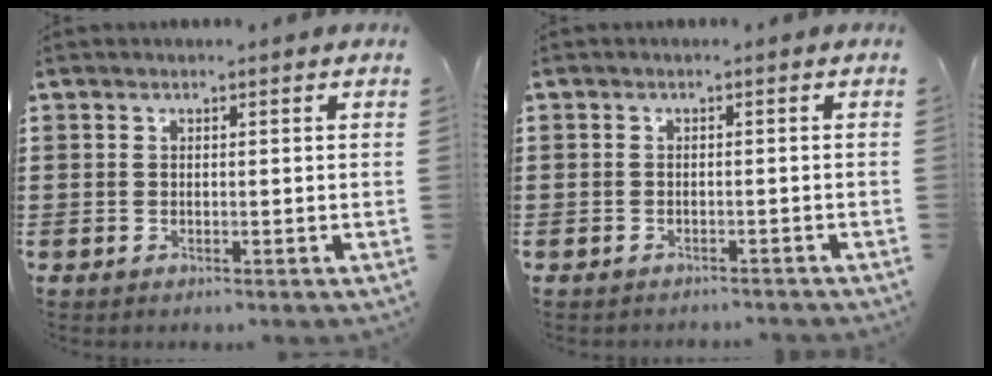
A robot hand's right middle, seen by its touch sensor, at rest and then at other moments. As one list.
[{"total": 1.3, "force": [-1.3, 0.4, -0.2], "torque": [0.001, 0.006, -0.030]}]